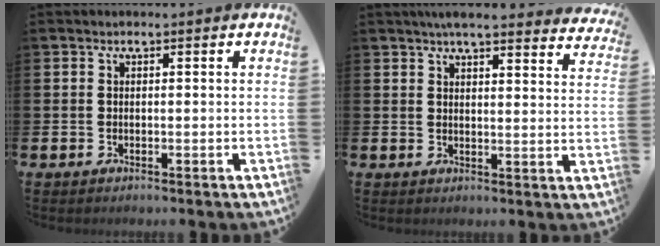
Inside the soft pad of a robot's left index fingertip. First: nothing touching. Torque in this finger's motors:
{"motor_torque": [1.08, -1.06, 0.22, 0.09]}